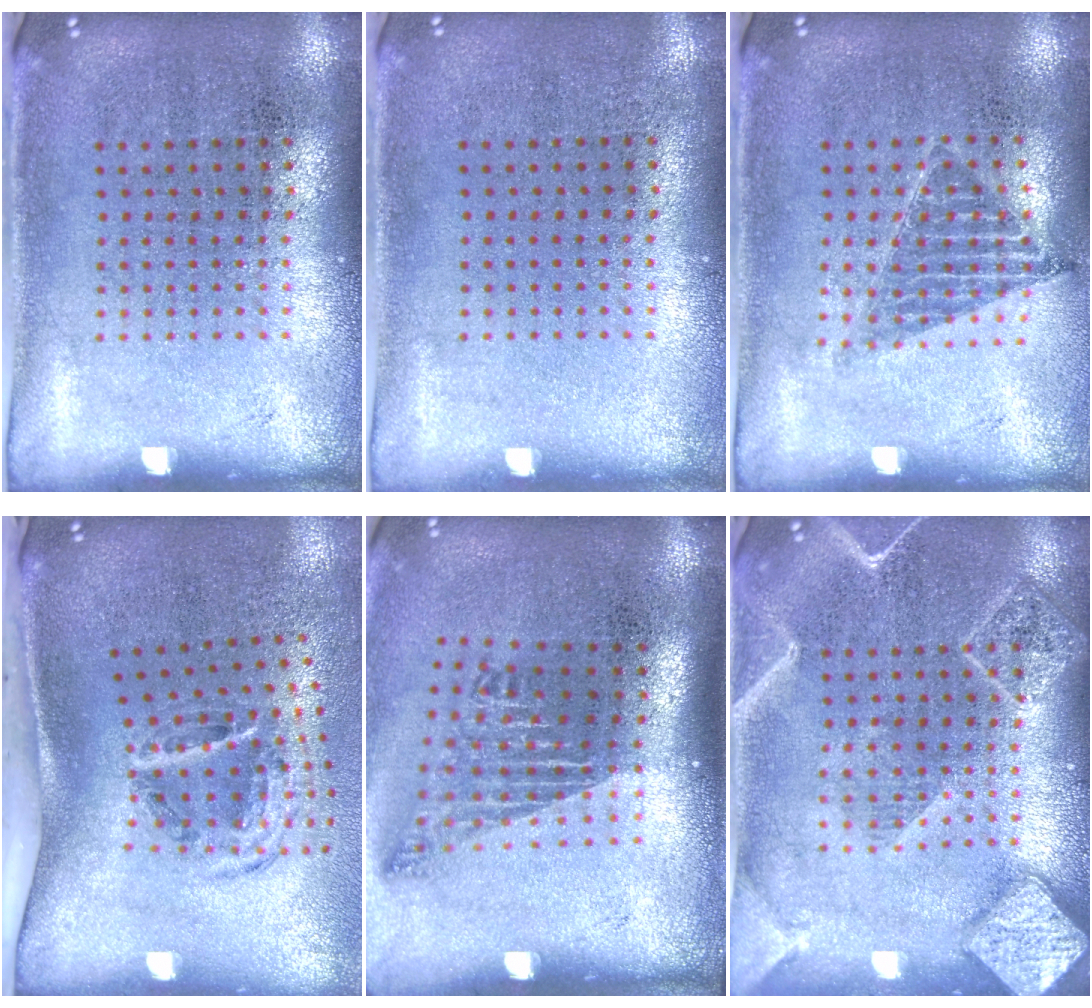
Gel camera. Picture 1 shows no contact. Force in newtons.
{"total": 0.0}
{"total": 1.0, "press": 0.9, "slide": 0.4}
{"total": 2.0, "press": 1.3, "slide": 1.5}
{"total": 1.8, "press": 1.1, "slide": 1.4}
{"total": 2.2, "press": 2.2, "slide": 0.2}